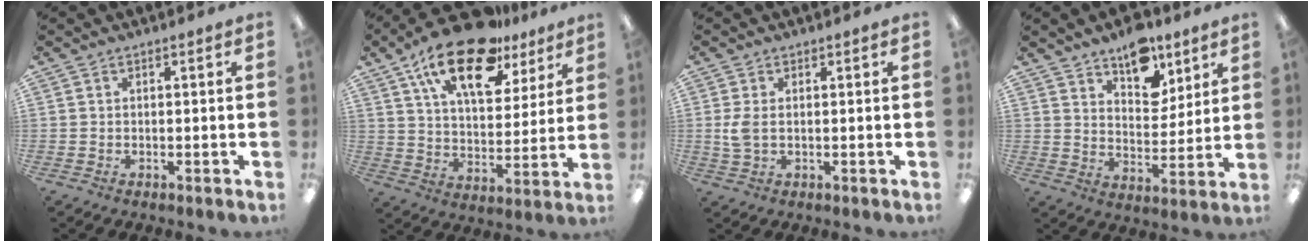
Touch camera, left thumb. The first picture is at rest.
{"total": 21.1, "force": [13.6, 9.7, 13.0], "torque": [-0.218, -0.064, 0.234]}
{"total": 3.9, "force": [0.2, 2.2, 3.2], "torque": [-0.067, -0.002, -0.001]}
{"total": 12.0, "force": [8.8, 6.4, 5.3], "torque": [-0.059, -0.053, 0.156]}